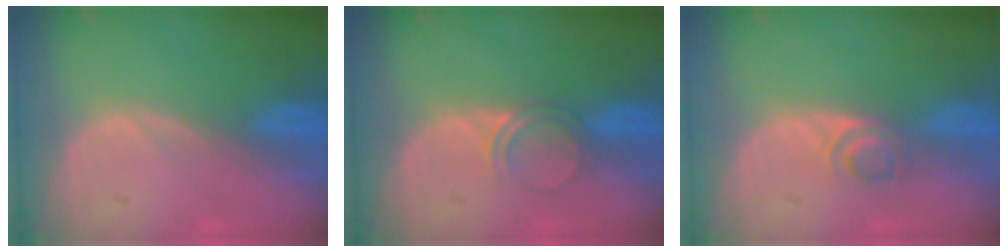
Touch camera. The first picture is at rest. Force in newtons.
{"total": 2.9, "press": 2.6, "slide": 1.1}
{"total": 2.8, "press": 2.7, "slide": 1.0}